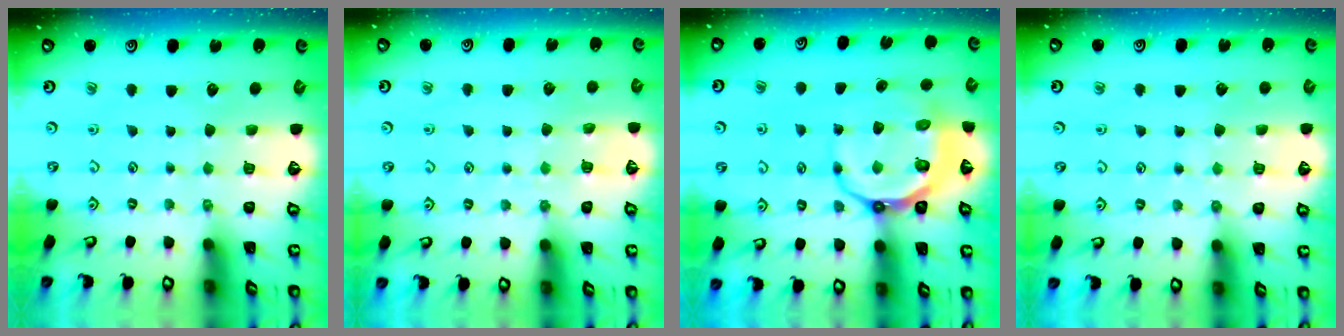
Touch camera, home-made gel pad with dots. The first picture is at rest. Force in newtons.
{"total": 5.9, "press": 5.8, "slide": 0.8}
{"total": 9.5, "press": 8.8, "slide": 3.6}
{"total": 5.7, "press": 5.7, "slide": 0.6}